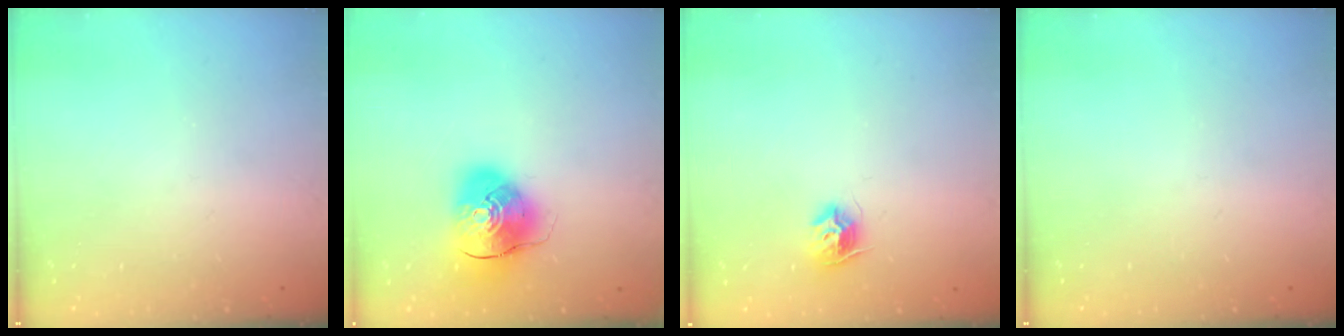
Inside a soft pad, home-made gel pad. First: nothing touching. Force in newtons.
{"total": 11.1, "press": 11.0, "slide": 2.0}
{"total": 8.6, "press": 8.6, "slide": 0.3}
{"total": 0.0}